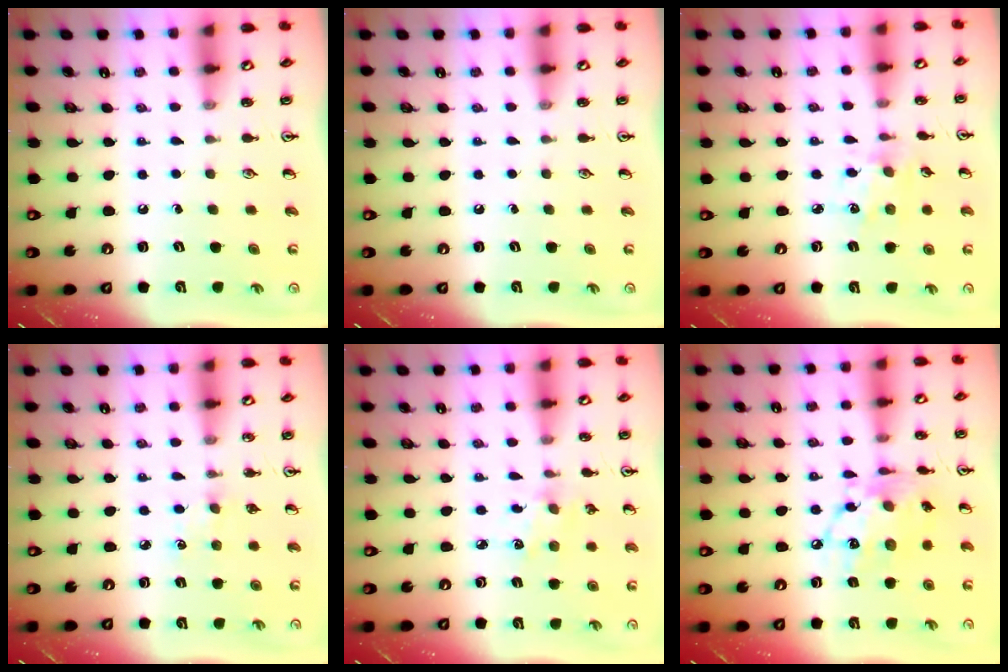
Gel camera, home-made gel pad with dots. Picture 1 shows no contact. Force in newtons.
{"total": 0.0}
{"total": 2.5, "press": 2.4, "slide": 0.6}
{"total": 2.8, "press": 2.7, "slide": 0.4}
{"total": 2.6, "press": 2.5, "slide": 0.5}
{"total": 13.4, "press": 13.3, "slide": 1.3}